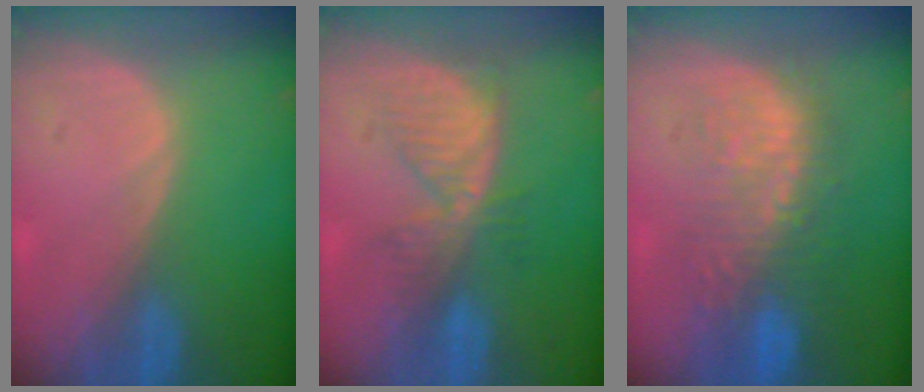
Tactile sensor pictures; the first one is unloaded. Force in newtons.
{"total": 6.0, "press": 5.9, "slide": 0.6}
{"total": 10.1, "press": 9.0, "slide": 4.5}